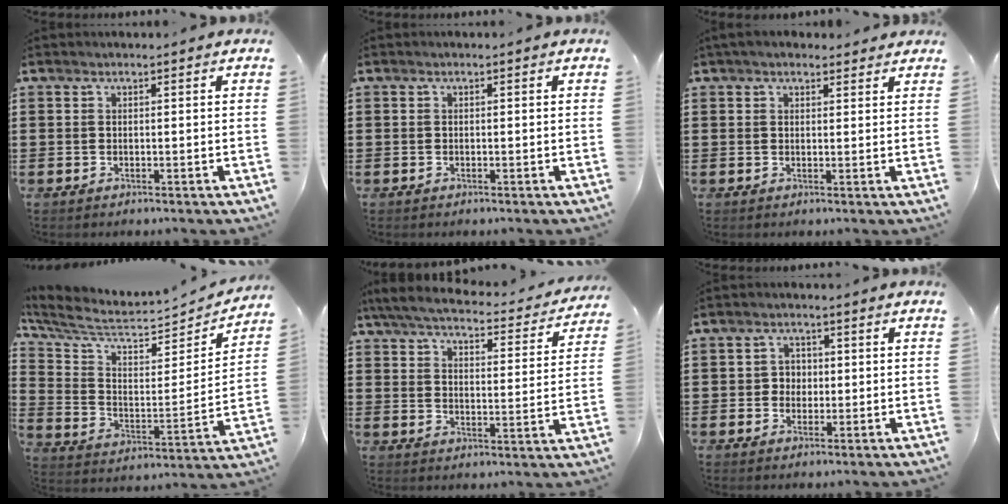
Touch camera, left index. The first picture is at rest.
{"total": 0.0}
{"total": 2.4, "force": [2.1, 0.9, 0.8], "torque": [-0.020, 0.004, 0.040]}
{"total": 6.5, "force": [5.5, 1.6, 3.1], "torque": [-0.089, -0.049, 0.094]}
{"total": 5.7, "force": [5.2, 0.3, 2.1], "torque": [-0.067, -0.033, 0.088]}
{"total": 2.5, "force": [-0.2, 2.3, 0.8], "torque": [-0.027, 0.008, -0.009]}